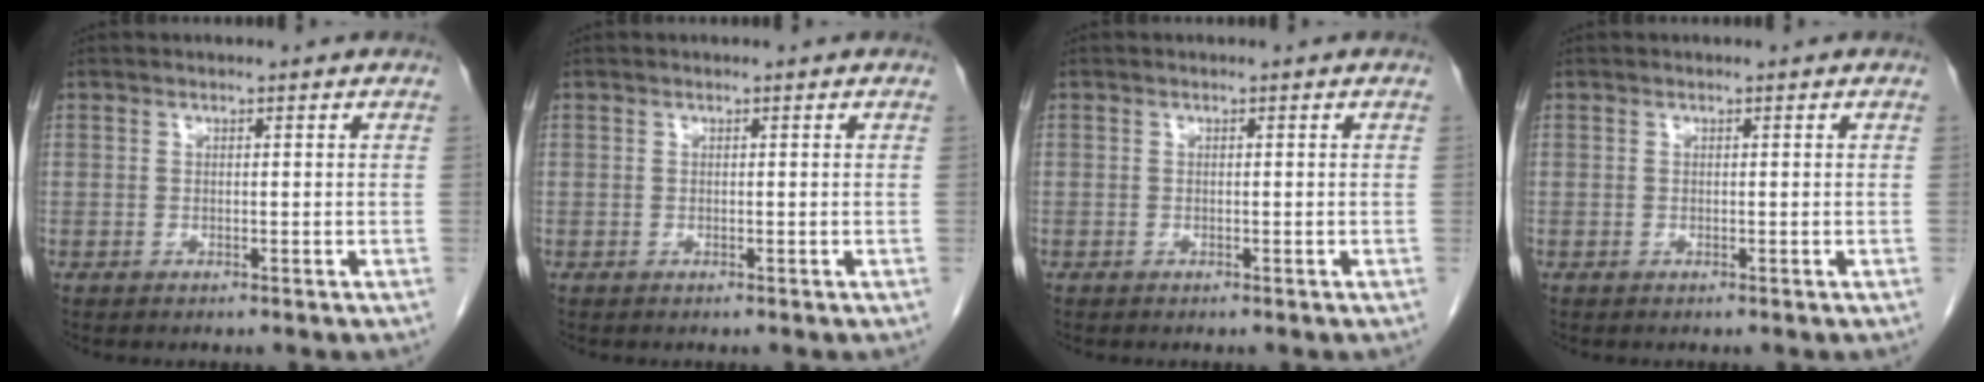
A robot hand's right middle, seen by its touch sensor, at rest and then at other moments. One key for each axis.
{"total": 0.0}
{"total": 0.0}
{"total": 0.0}